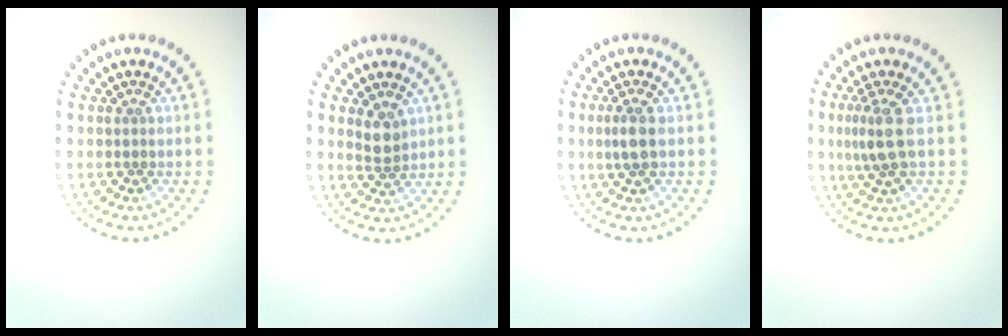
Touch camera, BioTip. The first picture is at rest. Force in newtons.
{"total": 2.0, "press": 1.7, "slide": 1.0}
{"total": 2.0, "press": 1.7, "slide": 1.0}
{"total": 2.7, "press": 2.0, "slide": 1.8}